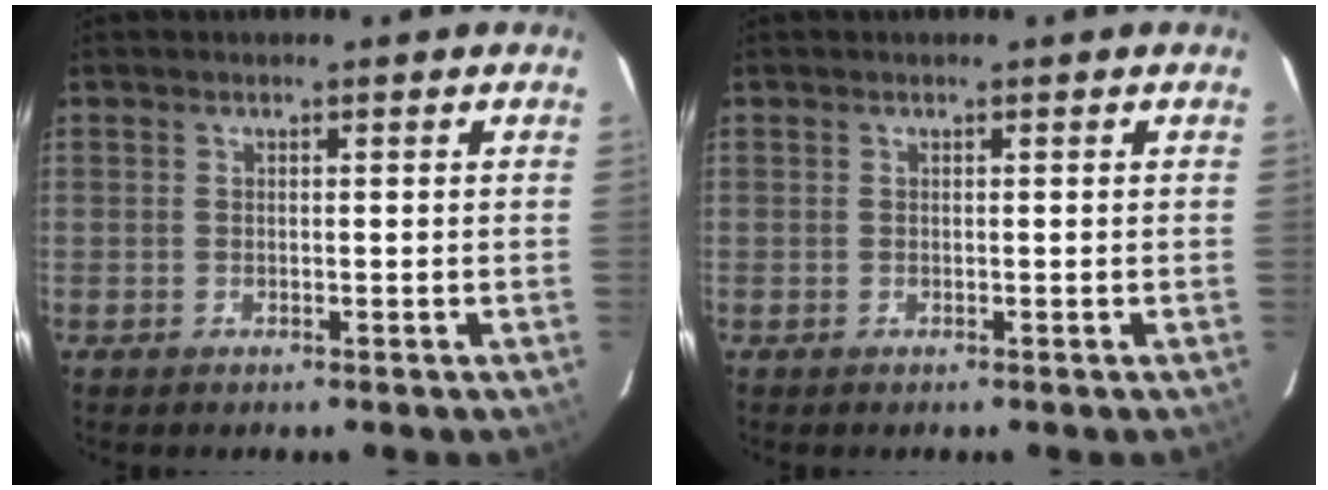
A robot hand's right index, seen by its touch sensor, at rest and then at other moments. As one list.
[{"total": 0.0}]